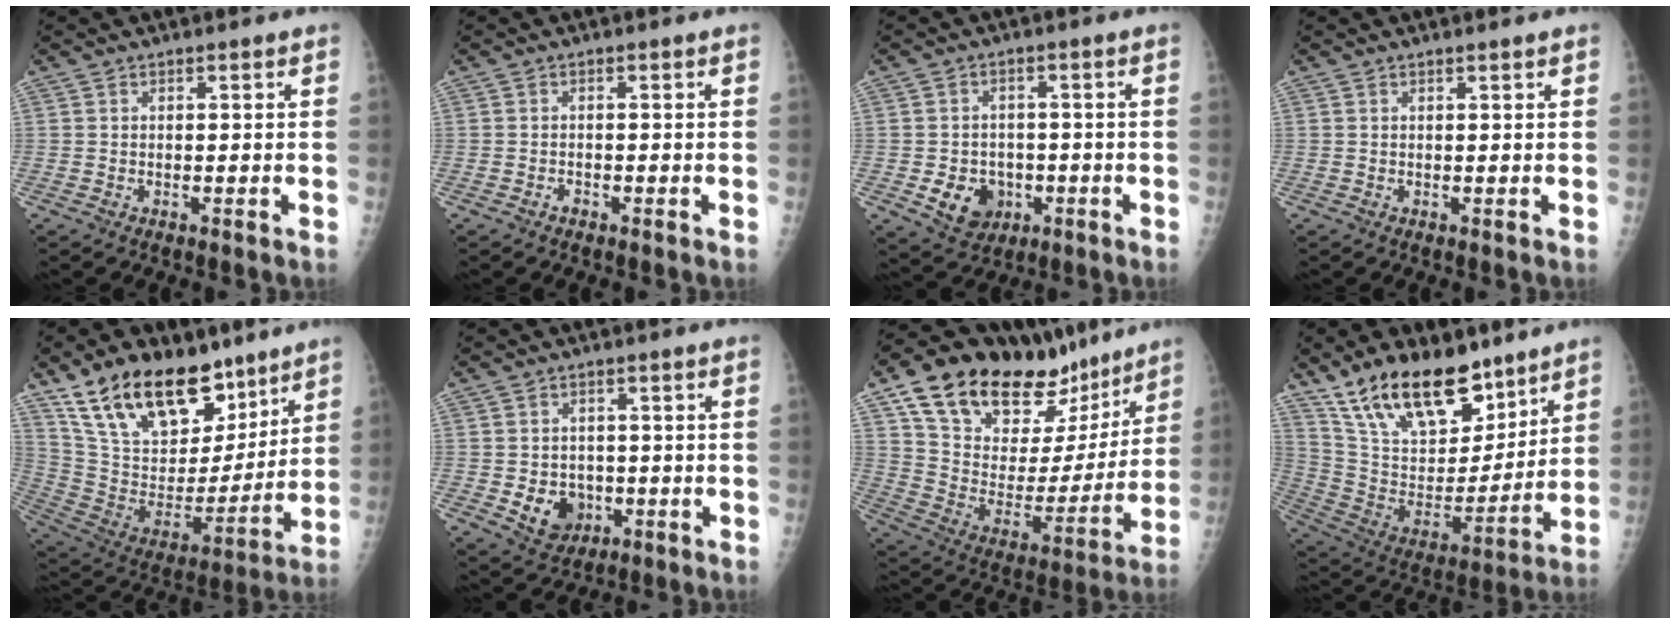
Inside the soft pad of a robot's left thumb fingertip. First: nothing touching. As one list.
[{"total": 0.9, "force": [-0.7, 0.6, 0.3], "torque": [-0.002, 0.003, -0.013]}, {"total": 7.6, "force": [-2.1, 6.3, 3.7], "torque": [-0.032, 0.009, -0.025]}, {"total": 0.5, "force": [0.4, -0.1, 0.3], "torque": [-0.012, -0.002, 0.010]}, {"total": 24.9, "force": [16.5, 12.9, 13.5], "torque": [-0.199, -0.058, 0.295]}, {"total": 7.0, "force": [-1.5, 5.9, 3.5], "torque": [-0.026, 0.004, -0.014]}, {"total": 28.8, "force": [19.2, 14.0, 16.2], "torque": [-0.225, -0.043, 0.317]}, {"total": 22.6, "force": [15.7, 10.6, 12.3], "torque": [-0.179, -0.064, 0.286]}]